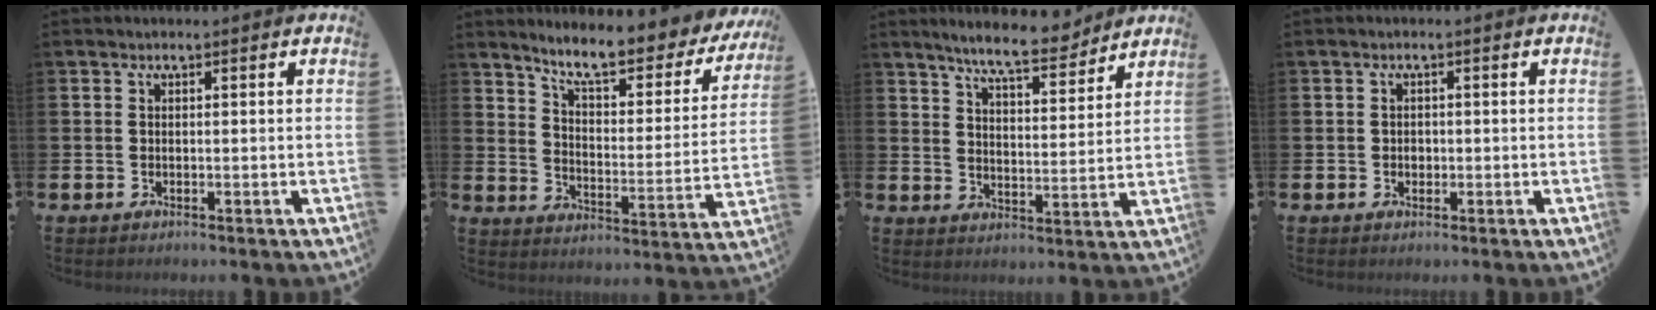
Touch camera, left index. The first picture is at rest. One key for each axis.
{"total": 7.8, "fx": 7.0, "fy": 1.2, "fz": 3.3, "tx": -0.093, "ty": -0.052, "tz": 0.116}
{"total": 8.1, "fx": 7.5, "fy": 1.2, "fz": 3.0, "tx": -0.067, "ty": -0.038, "tz": 0.131}
{"total": 1.0, "fx": 0.0, "fy": 0.9, "fz": 0.5, "tx": 0.001, "ty": 0.004, "tz": -0.005}